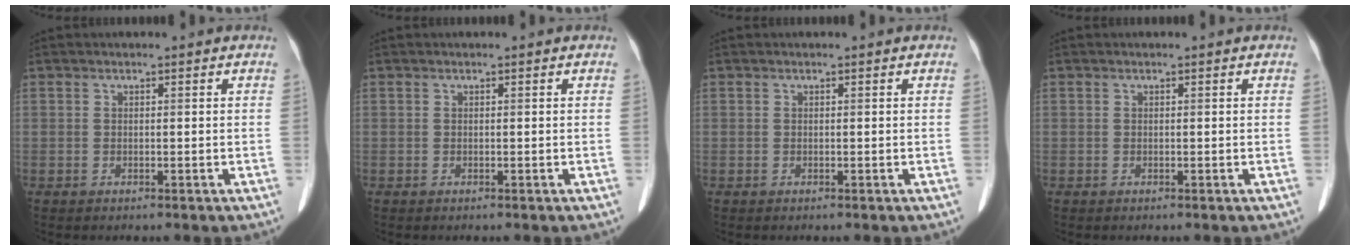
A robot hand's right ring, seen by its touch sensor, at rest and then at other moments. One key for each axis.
{"total": 0.0}
{"total": 0.0}
{"total": 0.0}